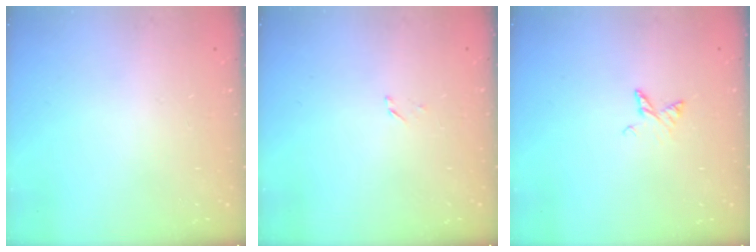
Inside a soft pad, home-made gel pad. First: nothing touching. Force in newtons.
{"total": 1.6, "press": 1.6, "slide": 0.2}
{"total": 4.7, "press": 4.7, "slide": 0.5}